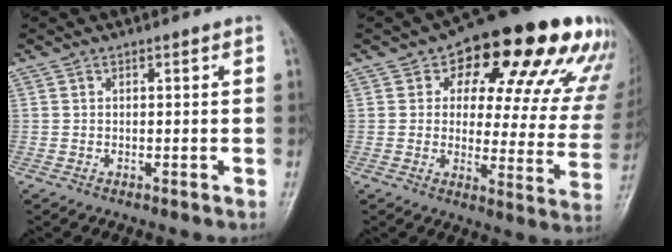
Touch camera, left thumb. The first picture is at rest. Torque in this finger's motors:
{"motor_torque": [1.14, 1.20, 1.35, -1.29, 0.13]}